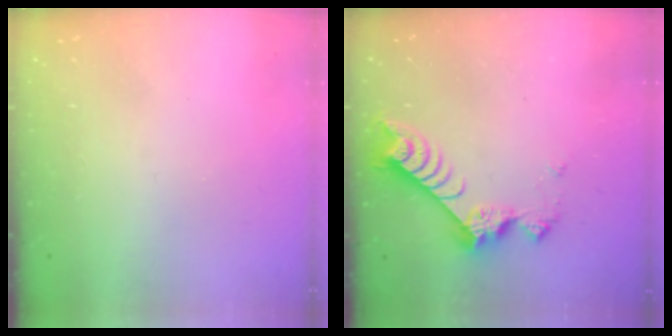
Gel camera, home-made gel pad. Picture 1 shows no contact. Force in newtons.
{"total": 9.0, "press": 9.0, "slide": 1.0}